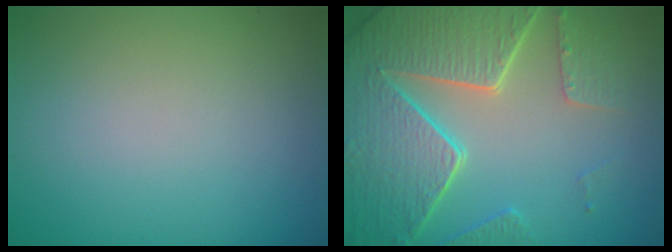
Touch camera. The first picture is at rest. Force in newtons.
{"total": 8.3, "press": 5.9, "slide": 5.8}